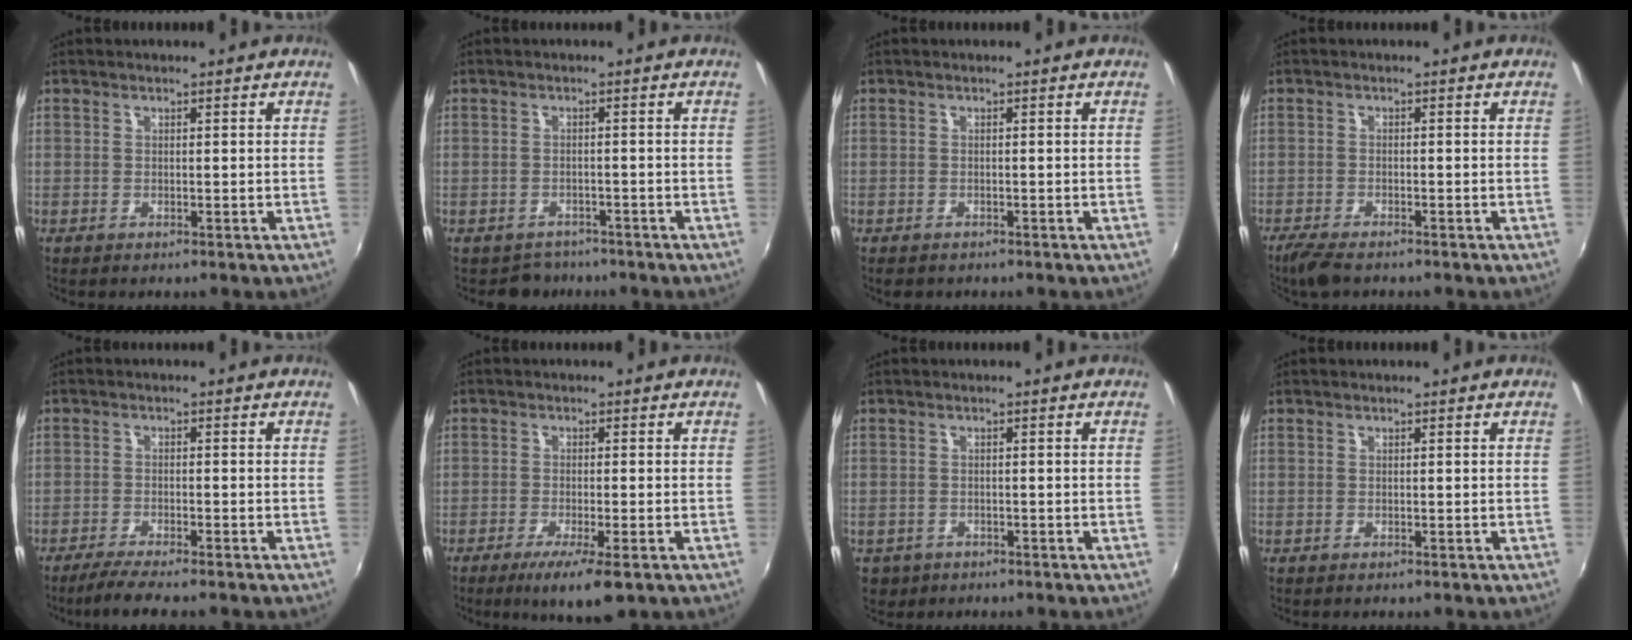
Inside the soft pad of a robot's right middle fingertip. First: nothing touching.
{"total": 3.7, "force": [-3.0, 2.1, -0.1], "torque": [-0.011, -0.004, -0.047]}
{"total": 1.6, "force": [-1.3, 0.9, 0.6], "torque": [-0.015, -0.007, -0.019]}
{"total": 4.5, "force": [-3.7, 1.0, 2.4], "torque": [-0.063, -0.018, -0.072]}
{"total": 5.3, "force": [-4.4, 0.2, 2.8], "torque": [-0.072, -0.014, -0.078]}
{"total": 6.5, "force": [-3.8, 1.0, 5.1], "torque": [-0.100, -0.021, -0.061]}
{"total": 4.1, "force": [-1.7, 3.5, 1.5], "torque": [-0.039, -0.007, -0.021]}
{"total": 0.0}